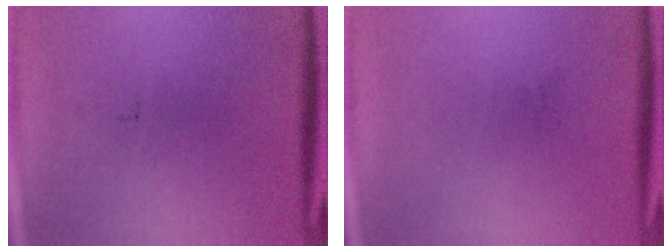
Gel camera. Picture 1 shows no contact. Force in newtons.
{"total": 0.0}